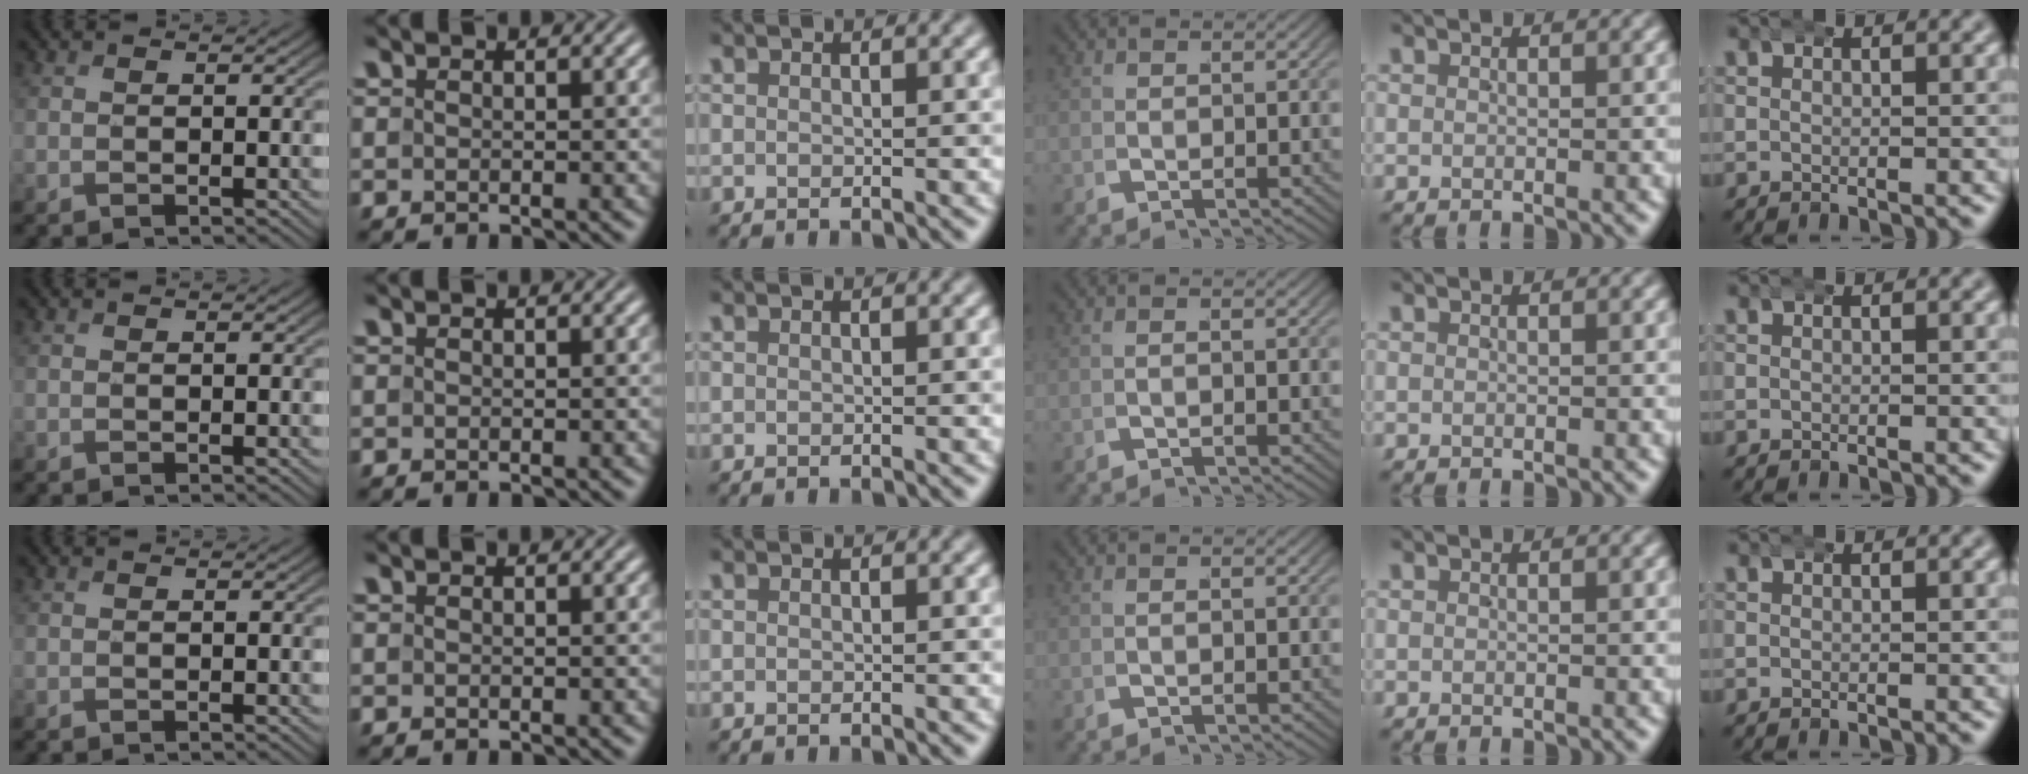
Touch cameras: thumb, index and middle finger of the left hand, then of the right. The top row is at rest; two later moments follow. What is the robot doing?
{"motion": "wrap", "object": "aluminum foil"}